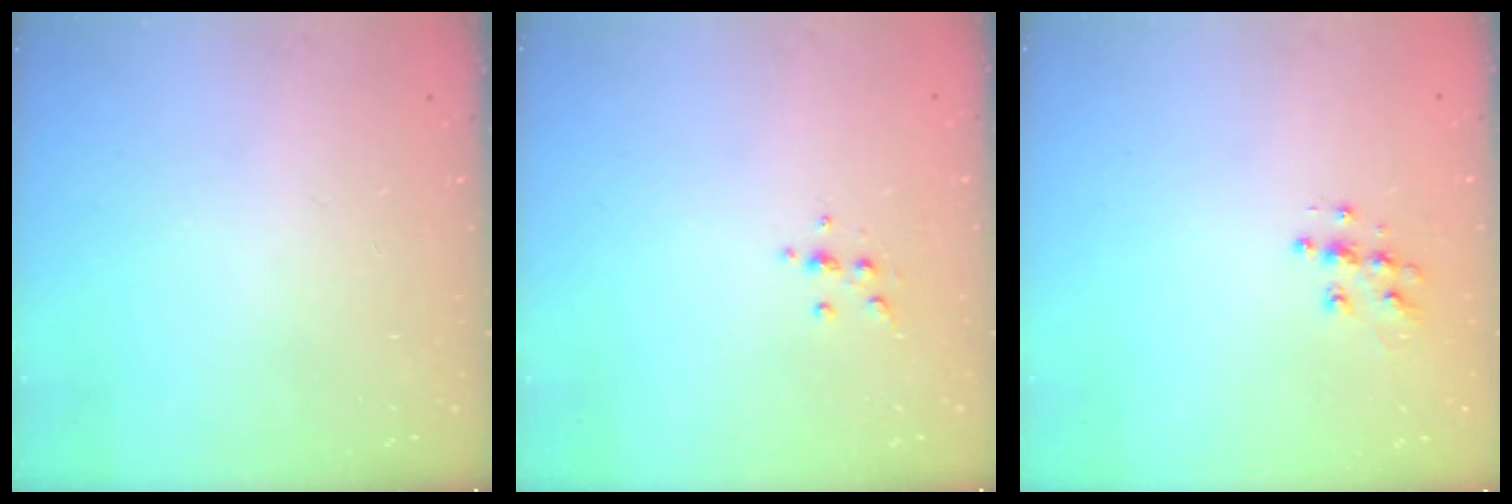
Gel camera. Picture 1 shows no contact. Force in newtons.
{"total": 3.5, "press": 3.3, "slide": 1.0}
{"total": 8.0, "press": 8.0, "slide": 0.4}